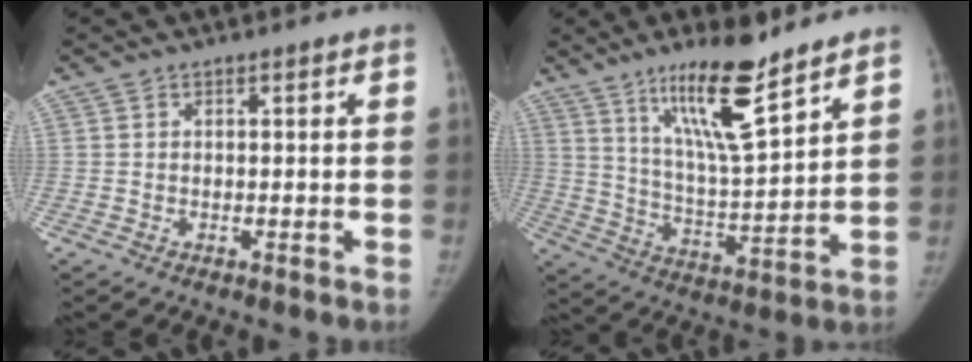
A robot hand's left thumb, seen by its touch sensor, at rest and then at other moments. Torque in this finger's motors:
{"motor_torque": [0.71, -0.02, 1.37, -1.40, 0.40]}